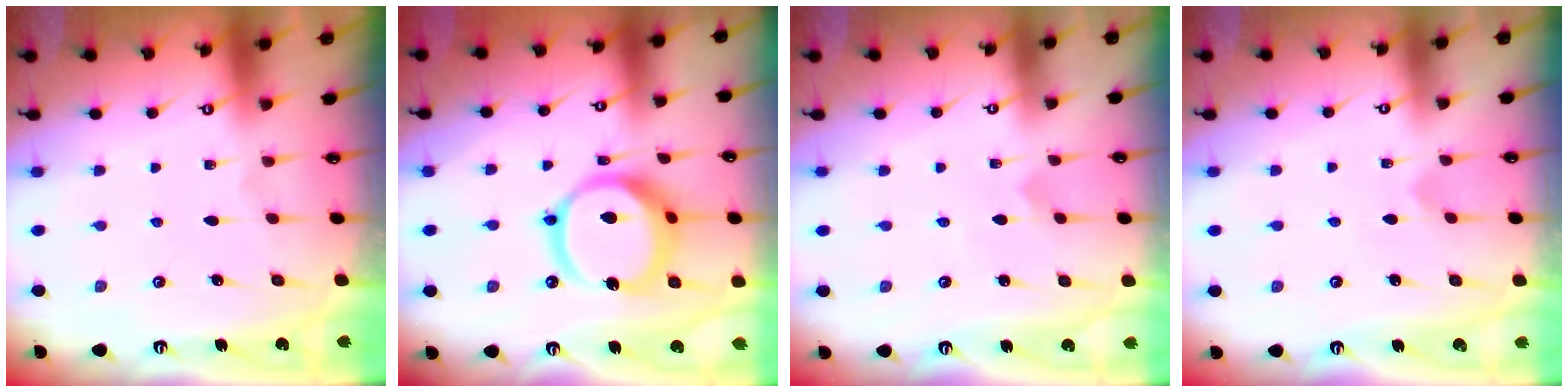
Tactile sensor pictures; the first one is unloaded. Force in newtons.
{"total": 16.3, "press": 16.2, "slide": 2.0}
{"total": 1.8, "press": 1.8, "slide": 0.1}
{"total": 2.2, "press": 2.2, "slide": 0.2}